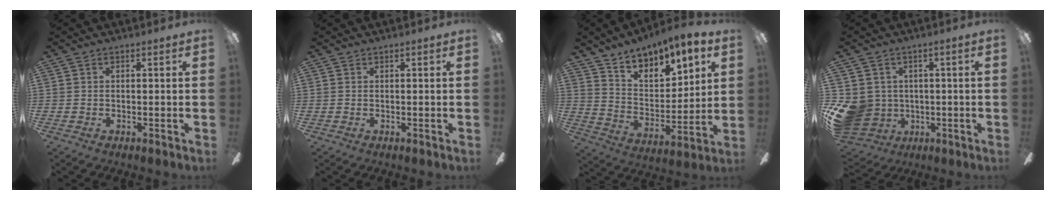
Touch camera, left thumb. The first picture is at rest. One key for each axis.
{"total": 0.0}
{"total": 9.0, "fx": 7.3, "fy": 4.5, "fz": 2.8, "tx": -0.053, "ty": -0.062, "tz": 0.133}
{"total": 11.2, "fx": -0.9, "fy": 10.2, "fz": 4.7, "tx": -0.129, "ty": 0.004, "tz": -0.010}